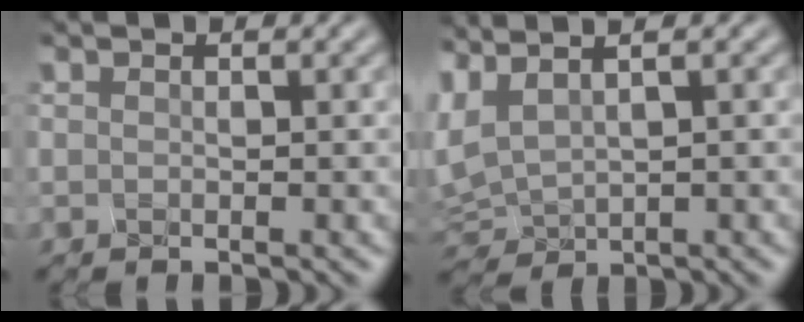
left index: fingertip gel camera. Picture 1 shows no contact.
{"total": 2.0, "force": [1.8, 0.1, 0.8], "torque": [-0.054, 0.015, 0.066]}